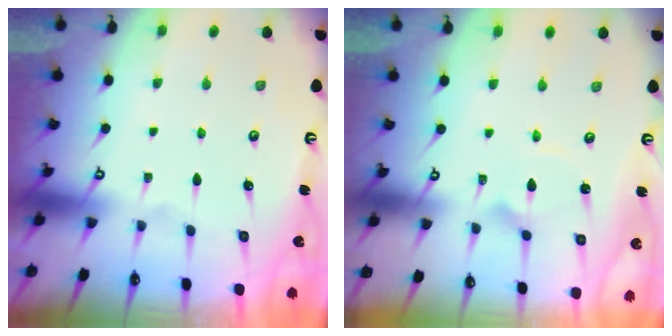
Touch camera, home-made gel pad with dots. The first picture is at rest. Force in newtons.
{"total": 2.5, "press": 2.5, "slide": 0.2}